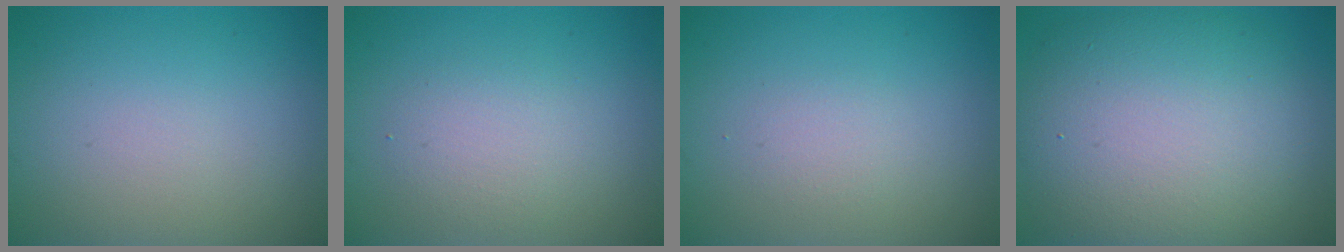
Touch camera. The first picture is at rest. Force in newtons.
{"total": 2.4, "press": 2.4, "slide": 0.0}
{"total": 1.2, "press": 1.2, "slide": 0.0}
{"total": 12.3, "press": 12.3, "slide": 0.7}